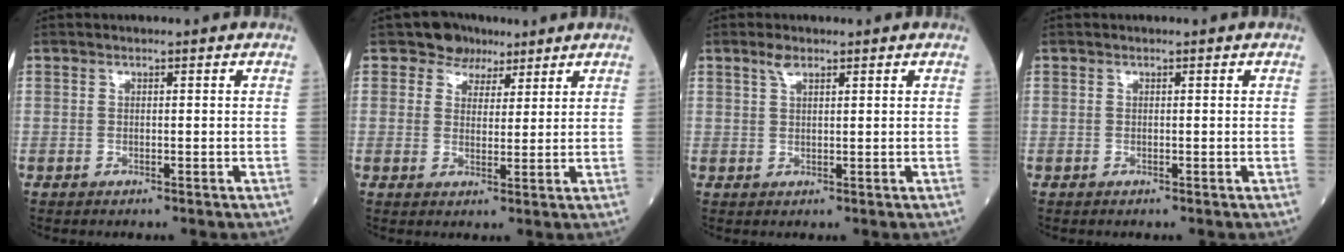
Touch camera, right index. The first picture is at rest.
{"total": 4.3, "force": [3.0, 3.0, 0.3], "torque": [0.002, 0.006, 0.045]}
{"total": 1.9, "force": [1.3, 0.6, 1.3], "torque": [-0.028, 0.005, 0.027]}
{"total": 0.0}